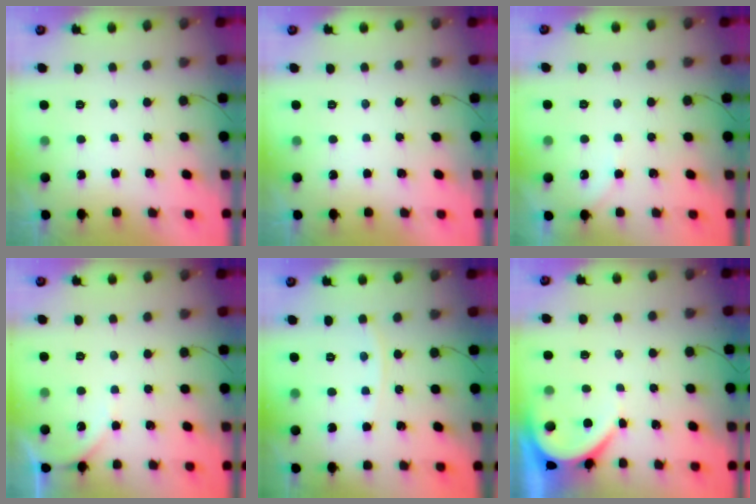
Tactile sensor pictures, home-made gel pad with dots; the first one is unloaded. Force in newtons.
{"total": 0.0}
{"total": 1.7, "press": 1.6, "slide": 0.3}
{"total": 4.6, "press": 4.5, "slide": 0.6}
{"total": 3.1, "press": 3.1, "slide": 0.2}
{"total": 3.4, "press": 3.4, "slide": 0.5}